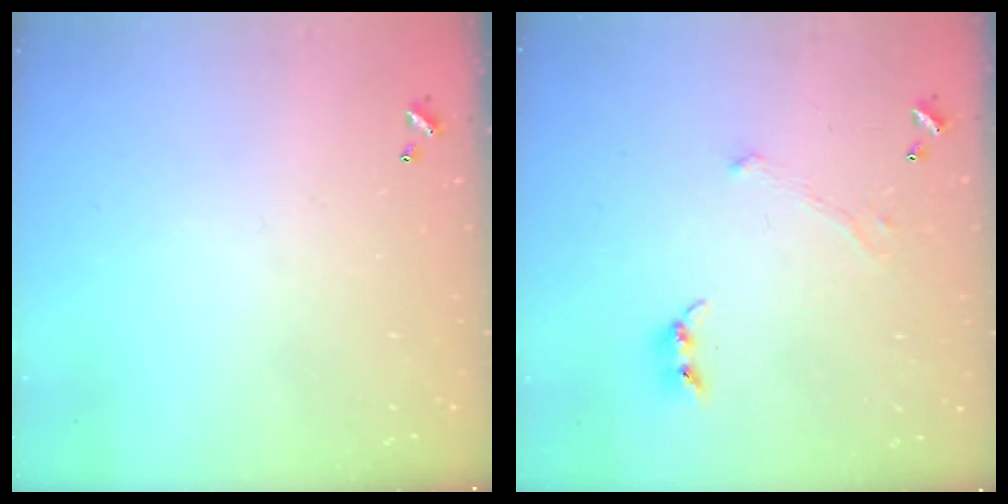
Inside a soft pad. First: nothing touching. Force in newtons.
{"total": 0.9, "press": 0.4, "slide": 0.8}